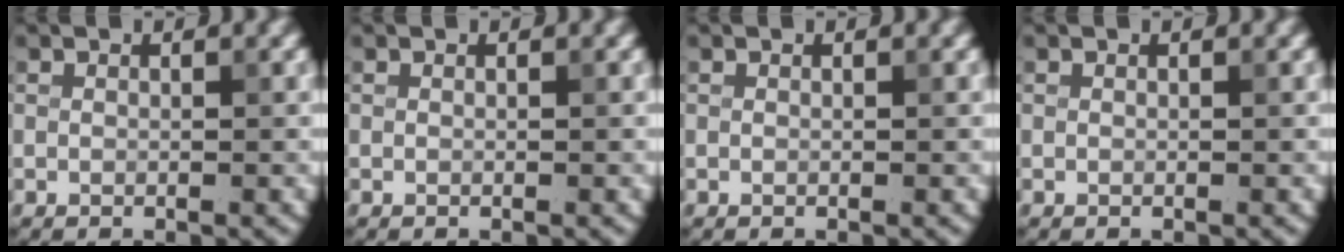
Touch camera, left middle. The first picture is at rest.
{"total": 0.0}
{"total": 0.0}
{"total": 0.0}